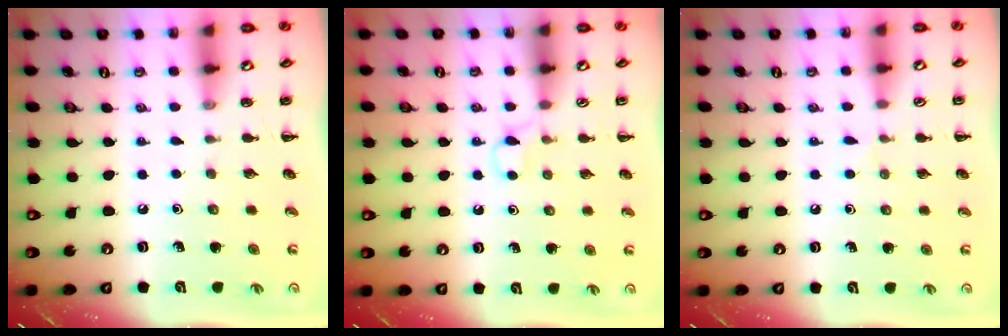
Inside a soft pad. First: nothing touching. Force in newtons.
{"total": 2.6, "press": 2.5, "slide": 0.9}
{"total": 3.9, "press": 3.7, "slide": 1.3}